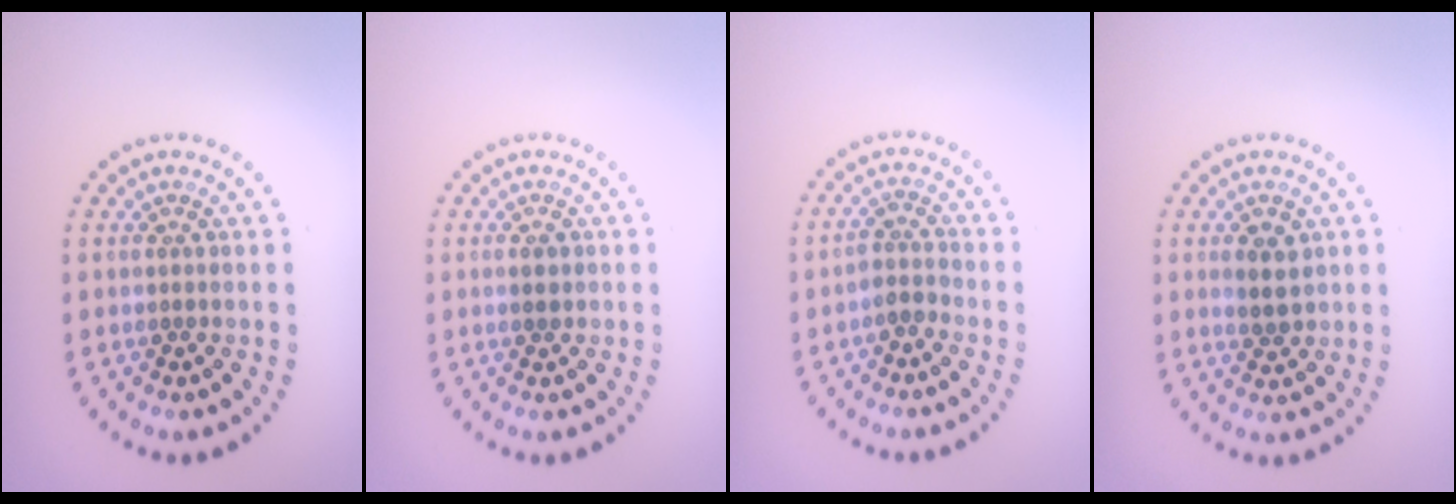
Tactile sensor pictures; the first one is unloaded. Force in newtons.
{"total": 1.3, "press": 1.3, "slide": 0.2}
{"total": 1.7, "press": 1.4, "slide": 0.8}
{"total": 2.3, "press": 2.3, "slide": 0.6}